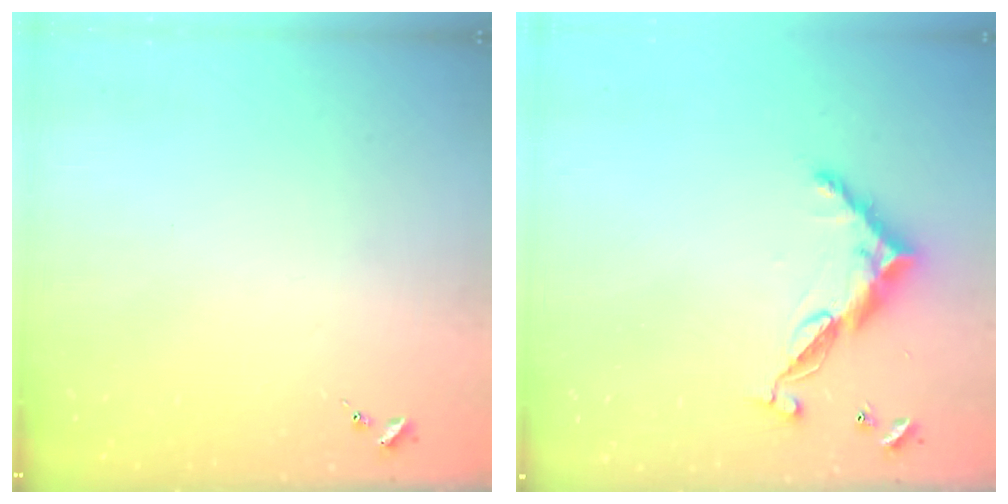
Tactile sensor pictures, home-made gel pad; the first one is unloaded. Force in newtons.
{"total": 11.3, "press": 11.3, "slide": 0.3}